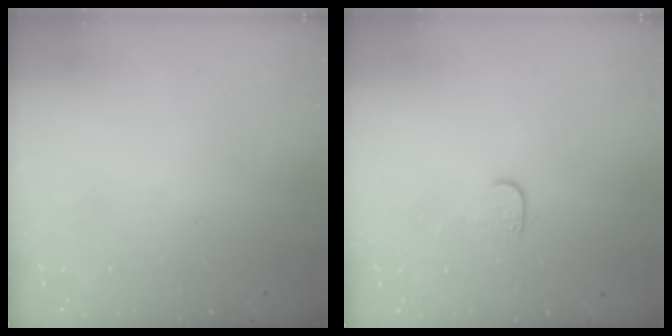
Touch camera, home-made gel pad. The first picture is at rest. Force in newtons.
{"total": 3.9, "press": 3.9, "slide": 0.4}